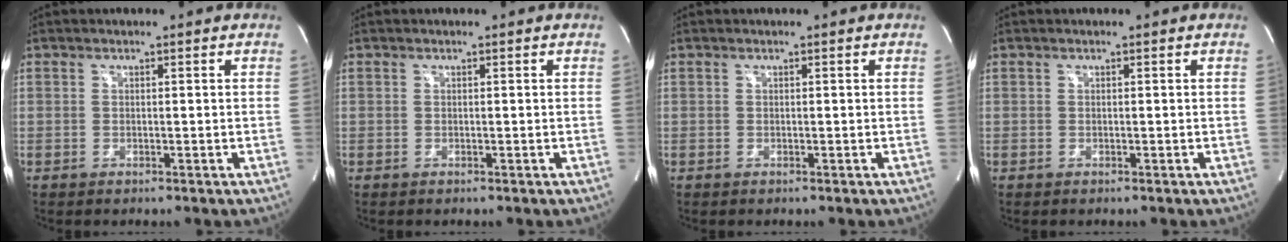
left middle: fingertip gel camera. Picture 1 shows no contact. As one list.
[{"total": 0.0}, {"total": 0.0}, {"total": 0.0}]